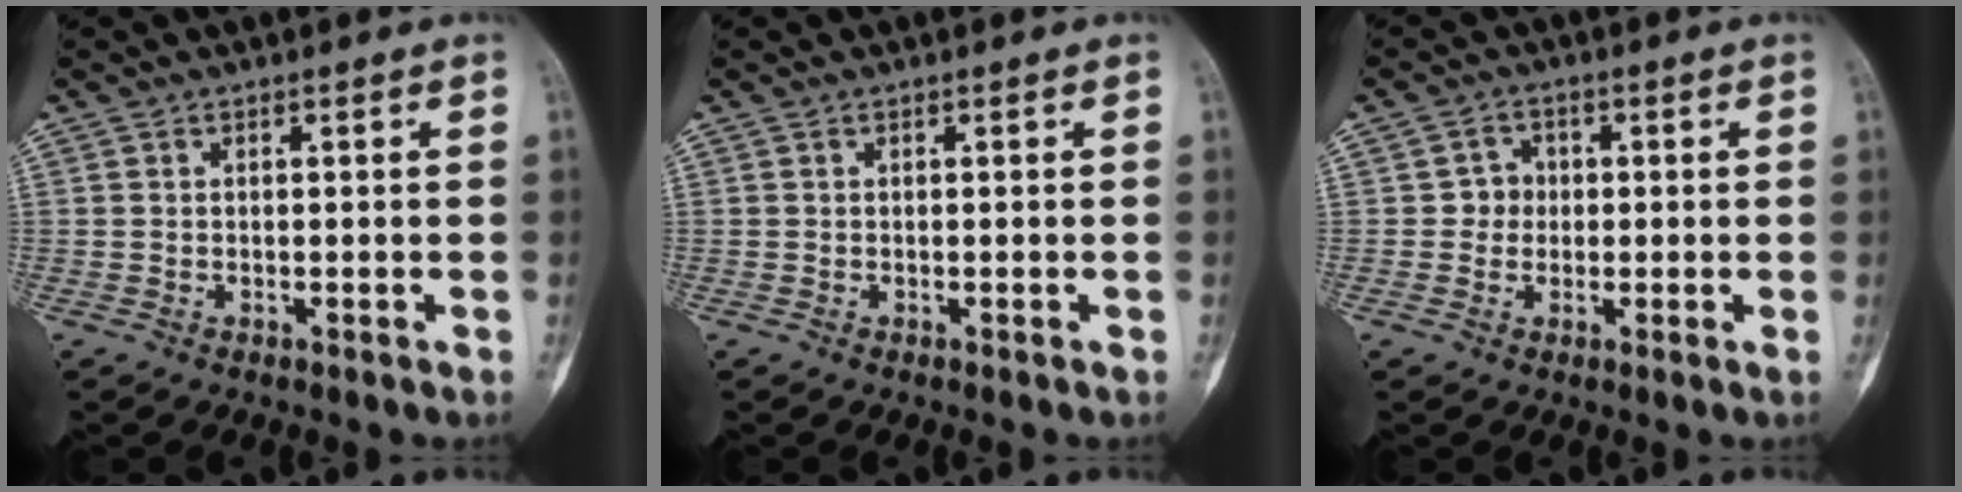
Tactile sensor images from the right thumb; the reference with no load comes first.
{"total": 0.0}
{"total": 3.2, "force": [0.0, 3.0, 1.0], "torque": [0.007, 0.009, -0.008]}